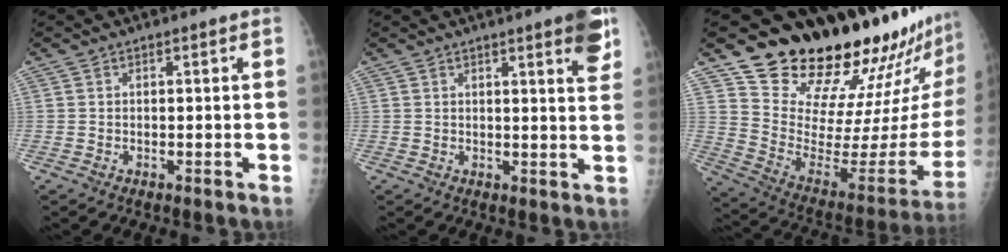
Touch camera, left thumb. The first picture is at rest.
{"total": 6.4, "force": [3.7, 0.8, 5.2], "torque": [-0.057, -0.017, 0.045]}
{"total": 27.8, "force": [24.0, 6.1, 12.6], "torque": [-0.153, -0.200, 0.344]}